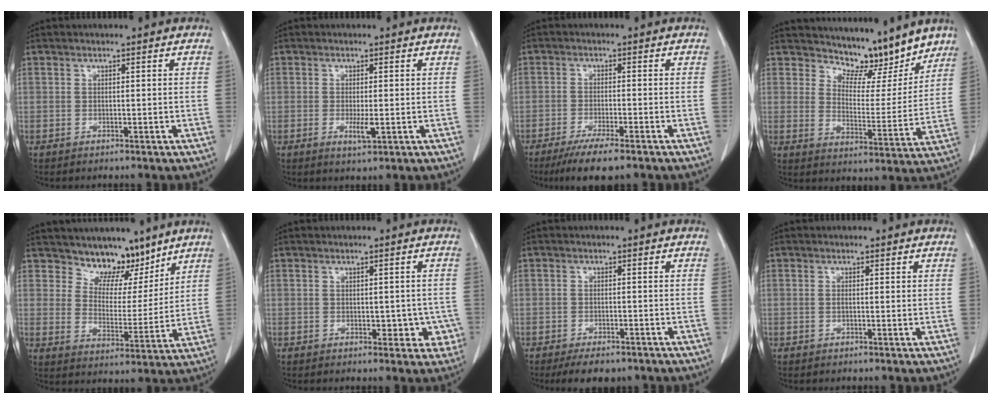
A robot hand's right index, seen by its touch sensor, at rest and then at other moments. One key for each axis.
{"total": 2.6, "fx": -0.6, "fy": 0.5, "fz": 2.5, "tx": -0.043, "ty": -0.006, "tz": -0.008}
{"total": 7.4, "fx": -5.4, "fy": 0.9, "fz": 4.9, "tx": -0.077, "ty": -0.017, "tz": -0.085}
{"total": 10.1, "fx": 9.3, "fy": 3.4, "fz": 2.1, "tx": -0.020, "ty": -0.019, "tz": 0.131}
{"total": 7.8, "fx": 6.4, "fy": 3.8, "fz": 2.4, "tx": -0.024, "ty": -0.006, "tz": 0.110}
{"total": 4.0, "fx": -0.8, "fy": 2.7, "fz": 2.9, "tx": -0.014, "ty": 0.010, "tz": -0.002}
{"total": 5.0, "fx": -3.7, "fy": 2.4, "fz": 2.2, "tx": -0.028, "ty": -0.003, "tz": -0.052}
{"total": 0.6, "fx": 0.1, "fy": 0.1, "fz": 0.6, "tx": -0.015, "ty": -0.001, "tz": 0.002}